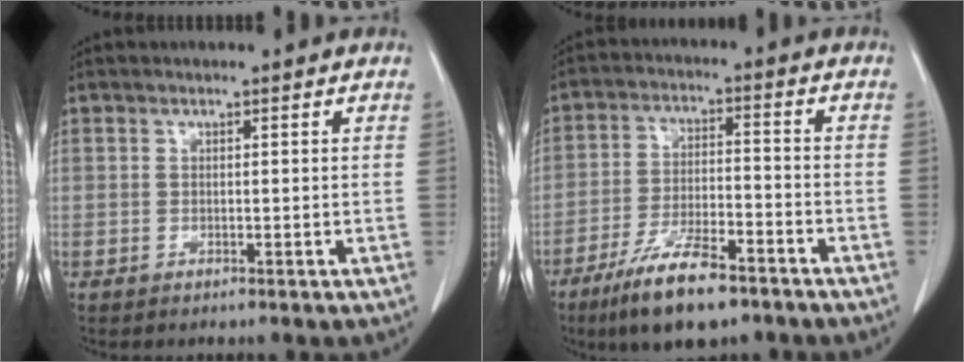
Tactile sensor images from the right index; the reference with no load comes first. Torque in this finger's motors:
{"motor_torque": [0.94, -0.90, 0.58, 0.20]}